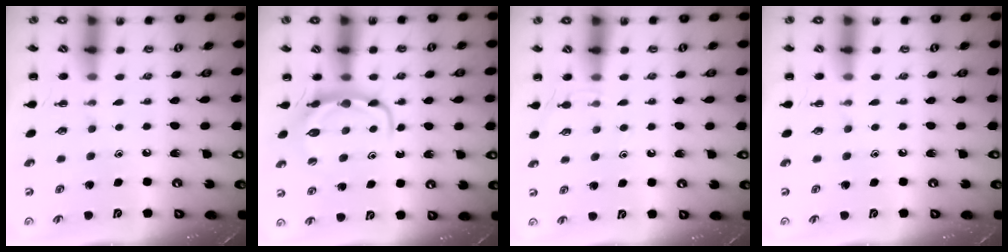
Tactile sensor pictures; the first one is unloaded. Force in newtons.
{"total": 6.3, "press": 6.3, "slide": 0.7}
{"total": 4.1, "press": 4.0, "slide": 1.2}
{"total": 0.0}